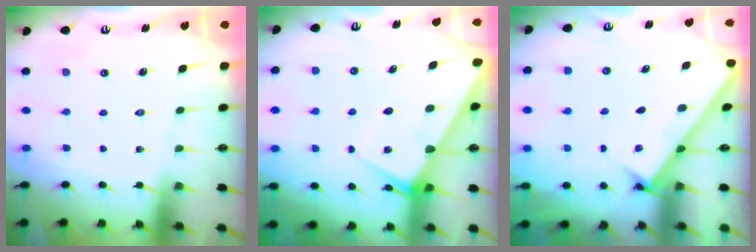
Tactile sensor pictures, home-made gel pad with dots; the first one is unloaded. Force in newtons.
{"total": 5.7, "press": 5.7, "slide": 0.4}
{"total": 2.7, "press": 2.6, "slide": 0.3}